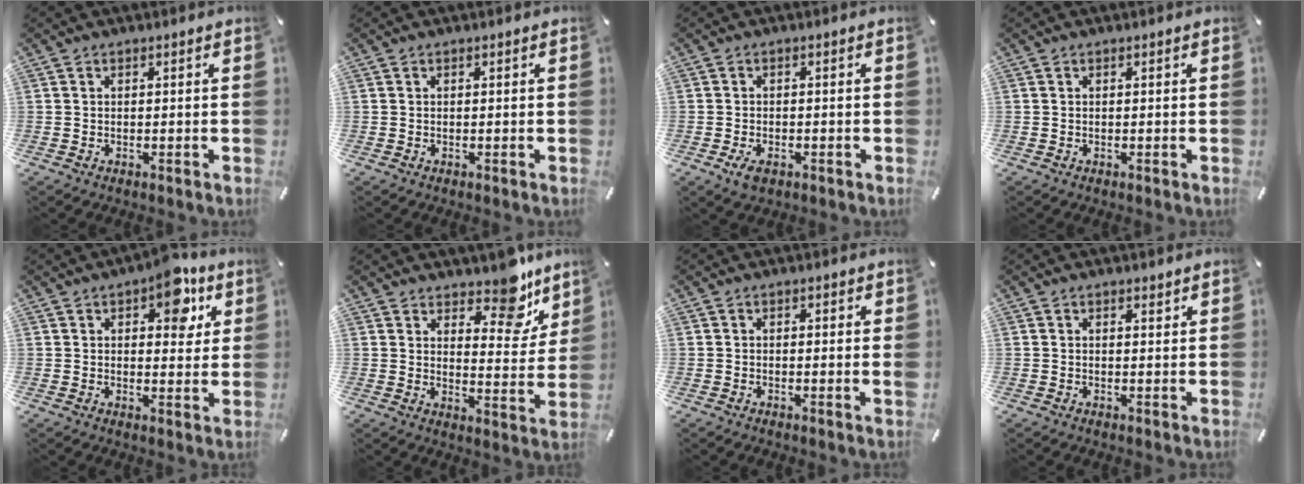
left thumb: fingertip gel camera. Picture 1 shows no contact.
{"total": 0.0}
{"total": 2.9, "force": [-1.4, 1.7, 1.9], "torque": [-0.046, 0.000, -0.027]}
{"total": 0.0}
{"total": 10.6, "force": [4.9, 5.8, 7.3], "torque": [-0.070, -0.026, 0.076]}
{"total": 12.2, "force": [9.2, 5.8, 5.6], "torque": [-0.039, -0.086, 0.157]}
{"total": 1.2, "force": [0.1, 0.3, 1.1], "torque": [-0.020, 0.000, 0.001]}
{"total": 1.0, "force": [0.7, 0.5, 0.5], "torque": [-0.001, -0.002, 0.010]}